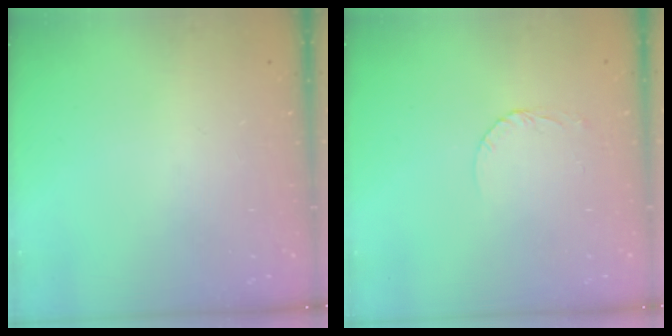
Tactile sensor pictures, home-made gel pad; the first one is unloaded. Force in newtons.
{"total": 2.6, "press": 2.6, "slide": 0.1}